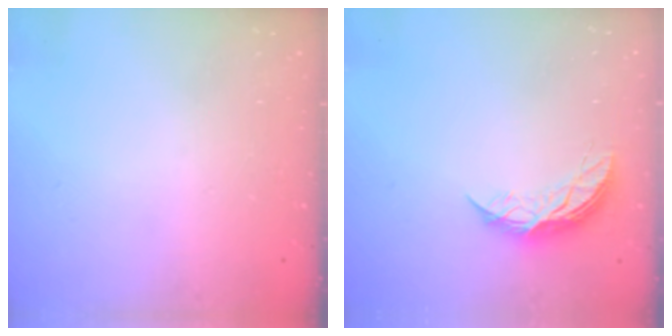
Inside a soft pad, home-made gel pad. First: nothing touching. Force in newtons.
{"total": 8.8, "press": 8.8, "slide": 0.5}